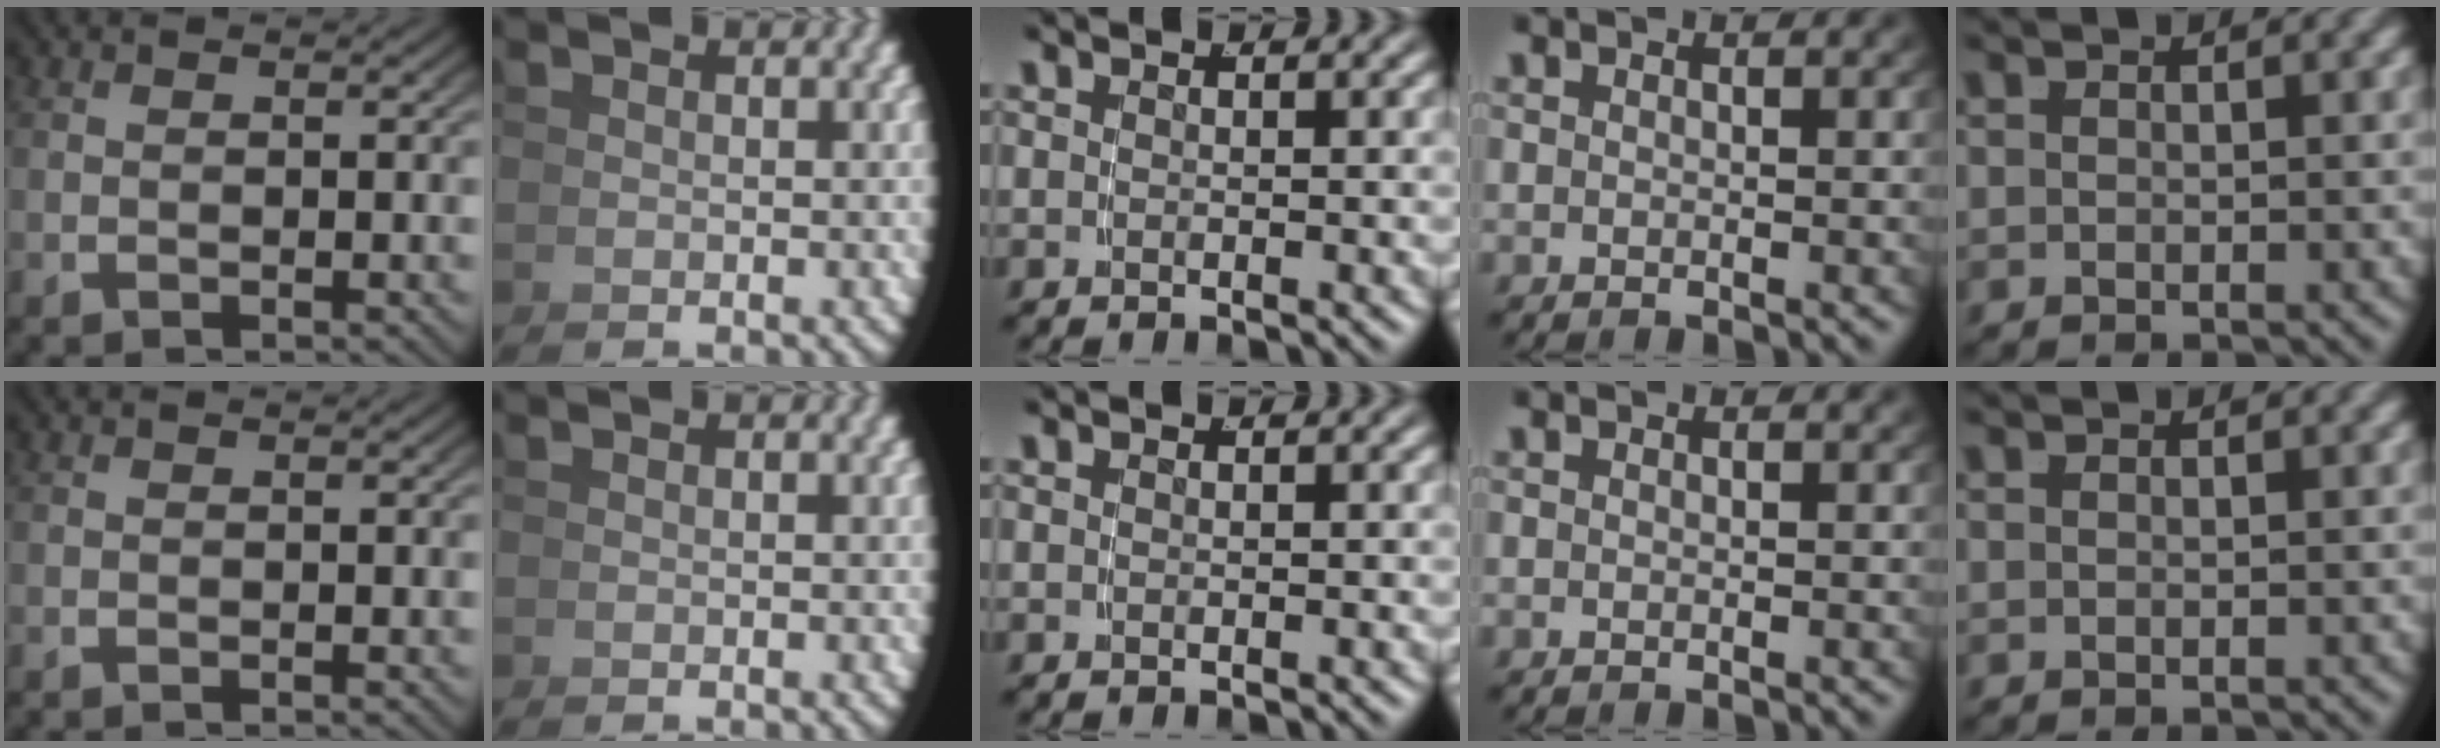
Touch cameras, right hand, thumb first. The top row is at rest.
{}